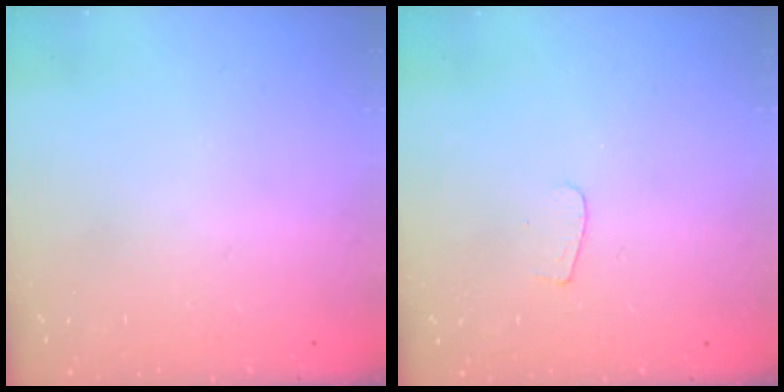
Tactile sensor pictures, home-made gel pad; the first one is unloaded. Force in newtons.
{"total": 3.6, "press": 3.6, "slide": 0.3}